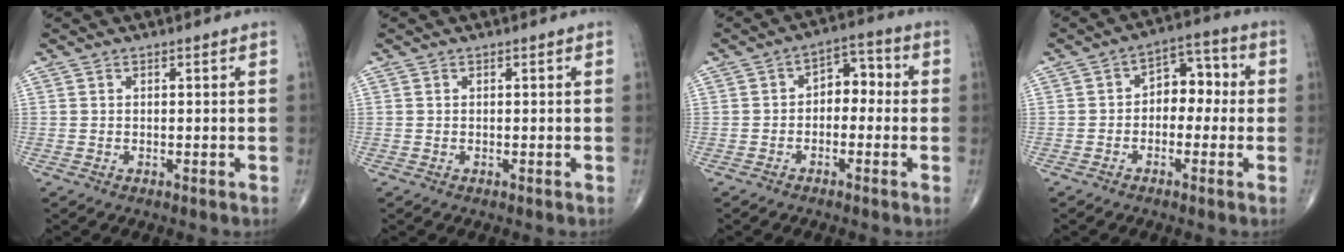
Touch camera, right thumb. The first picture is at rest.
{"total": 0.0}
{"total": 5.7, "force": [-0.6, 4.0, 4.0], "torque": [-0.028, 0.030, -0.026]}
{"total": 7.2, "force": [-0.4, 5.0, 5.1], "torque": [-0.034, 0.034, -0.022]}